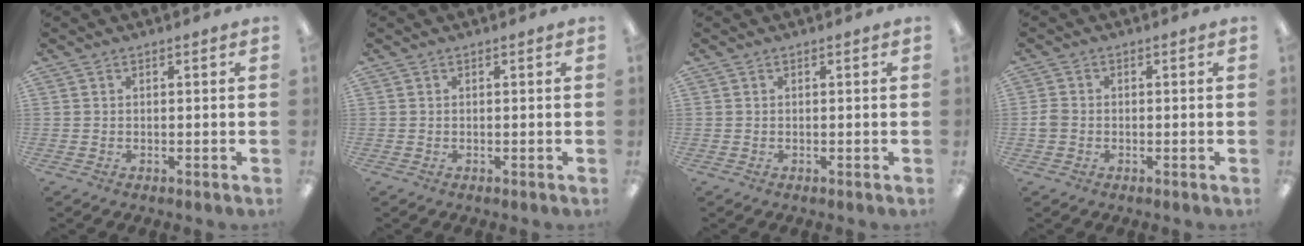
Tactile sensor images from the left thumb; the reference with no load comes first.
{"total": 0.0}
{"total": 0.0}
{"total": 2.3, "force": [-0.6, 2.0, 1.1], "torque": [-0.018, 0.005, -0.012]}